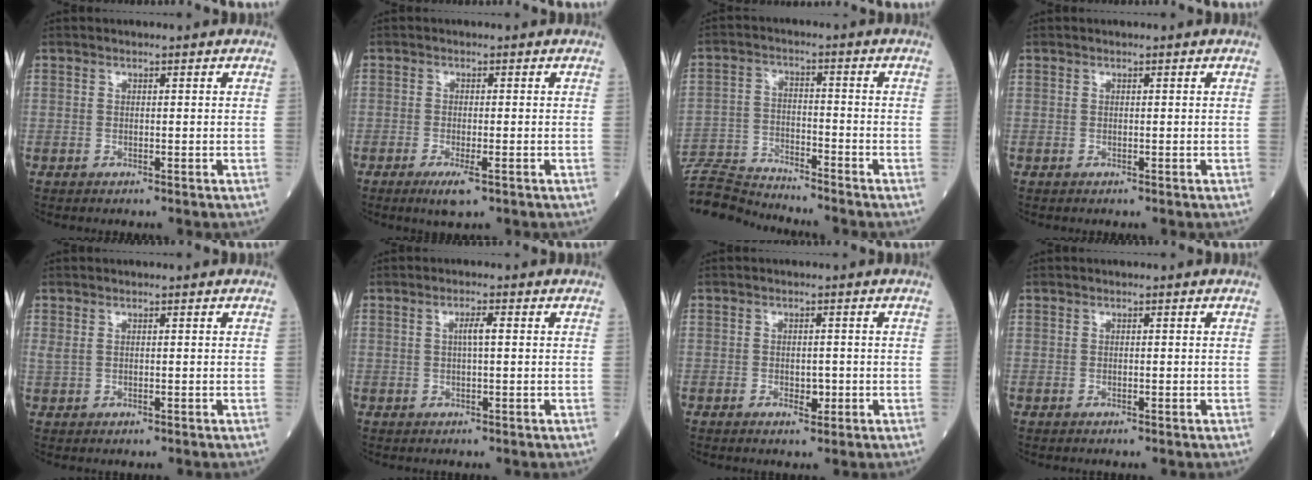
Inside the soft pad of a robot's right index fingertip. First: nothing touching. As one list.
[{"total": 3.2, "force": [-1.7, 0.5, 2.7], "torque": [-0.049, -0.007, -0.027]}, {"total": 8.1, "force": [-8.0, -0.6, -0.5], "torque": [0.003, -0.003, -0.152]}, {"total": 0.0}, {"total": 1.2, "force": [0.4, 0.4, 1.1], "torque": [-0.038, 0.003, 0.014]}, {"total": 2.0, "force": [0.3, 0.1, 2.0], "torque": [-0.037, 0.003, 0.004]}, {"total": 2.2, "force": [-0.7, 1.1, 1.7], "torque": [-0.026, 0.002, -0.007]}, {"total": 0.0}]